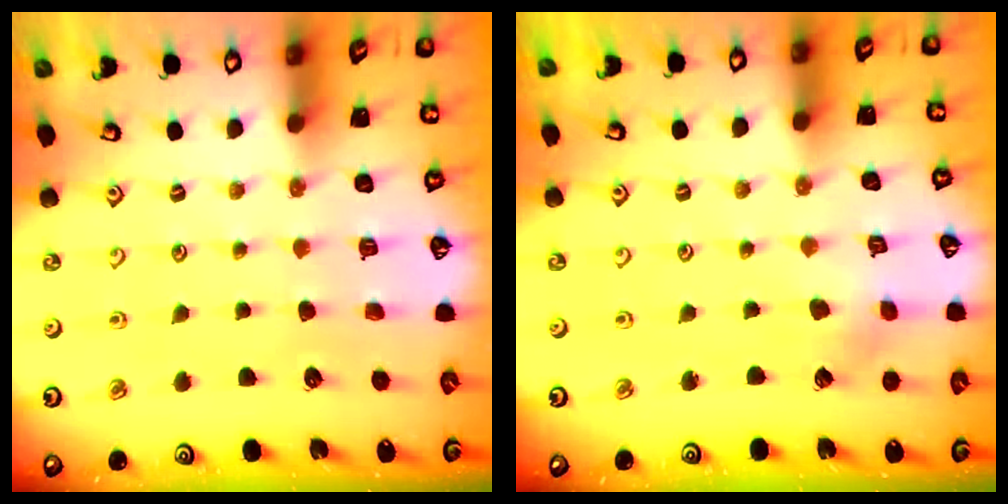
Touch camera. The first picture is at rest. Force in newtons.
{"total": 2.3, "press": 2.3, "slide": 0.6}